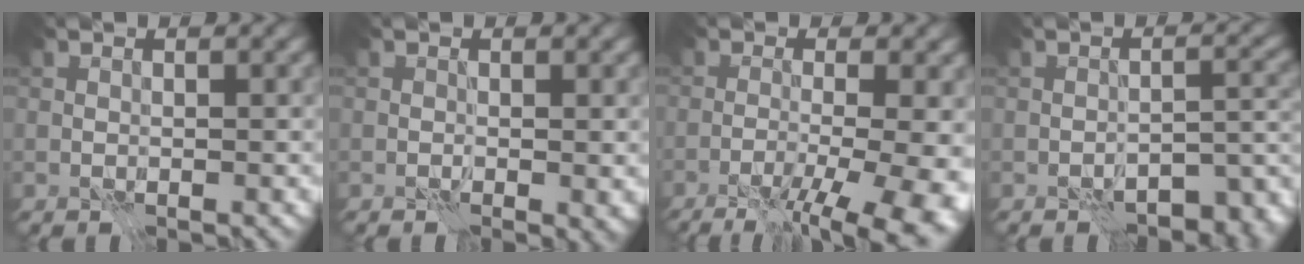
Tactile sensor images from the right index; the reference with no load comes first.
{"total": 0.6, "force": [0.0, 0.2, 0.5], "torque": [-0.007, -0.001, 0.001]}
{"total": 10.4, "force": [-4.4, 3.3, 8.8], "torque": [-0.081, -0.011, -0.060]}
{"total": 6.6, "force": [-4.7, 2.8, 3.7], "torque": [-0.036, -0.007, -0.068]}